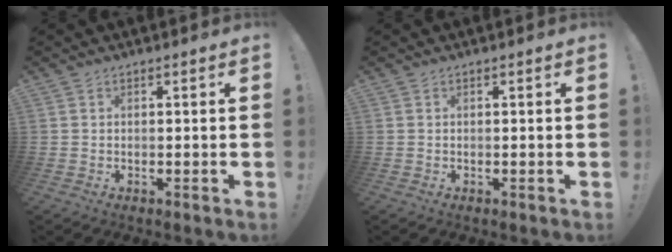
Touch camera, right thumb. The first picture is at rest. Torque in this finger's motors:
{"motor_torque": [0.00, 0.00, -0.02, 0.02, 0.00]}